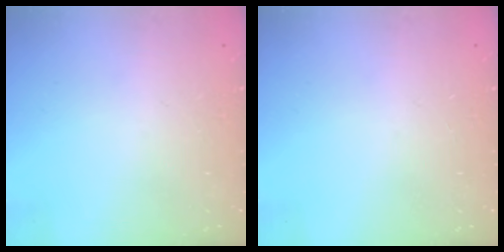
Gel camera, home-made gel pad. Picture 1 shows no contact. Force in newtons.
{"total": 0.0}